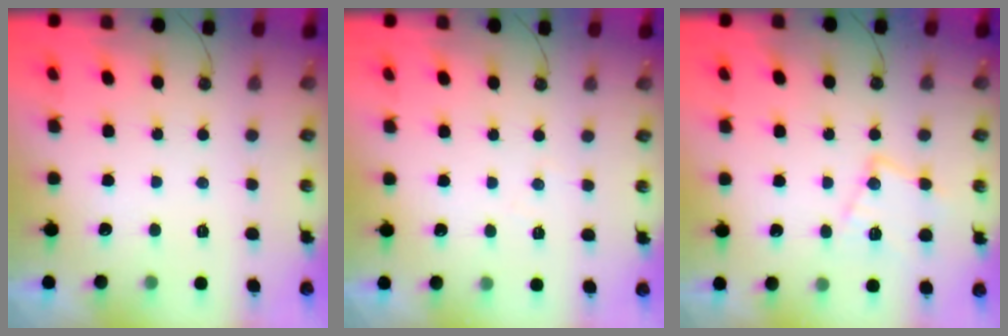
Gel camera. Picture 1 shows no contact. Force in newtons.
{"total": 3.7, "press": 3.7, "slide": 0.6}
{"total": 11.8, "press": 11.8, "slide": 0.5}